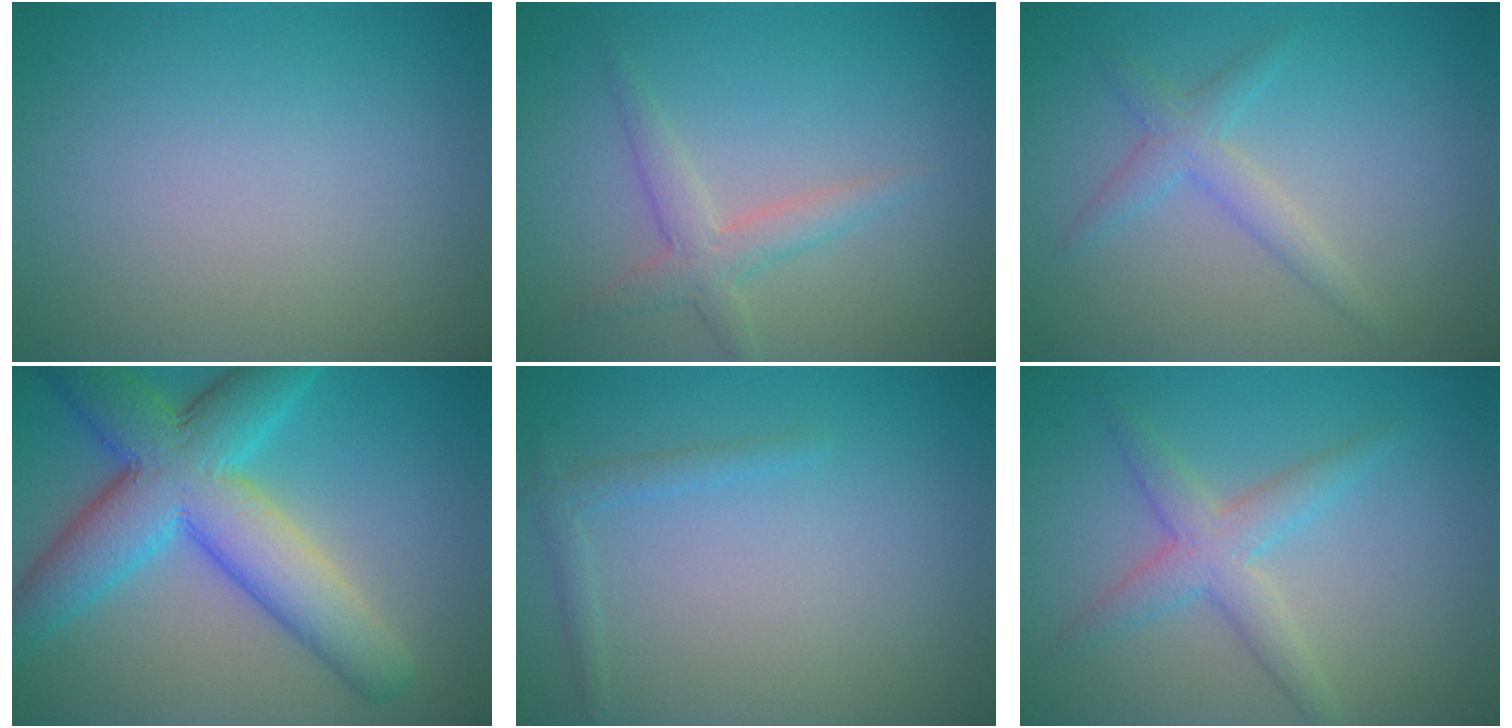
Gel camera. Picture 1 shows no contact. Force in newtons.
{"total": 2.4, "press": 2.4, "slide": 0.1}
{"total": 1.3, "press": 1.3, "slide": 0.1}
{"total": 9.8, "press": 9.8, "slide": 0.4}
{"total": 1.2, "press": 1.2, "slide": 0.1}
{"total": 3.3, "press": 3.3, "slide": 0.2}